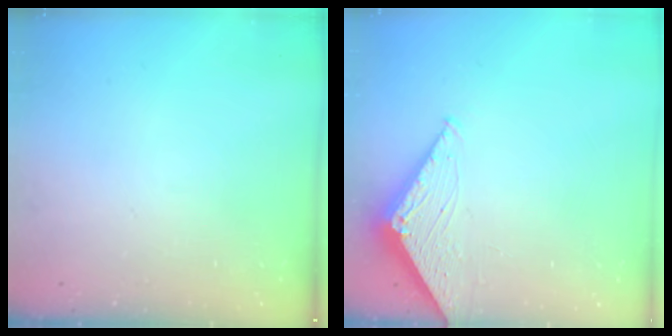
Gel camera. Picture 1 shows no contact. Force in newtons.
{"total": 3.0, "press": 2.9, "slide": 0.3}